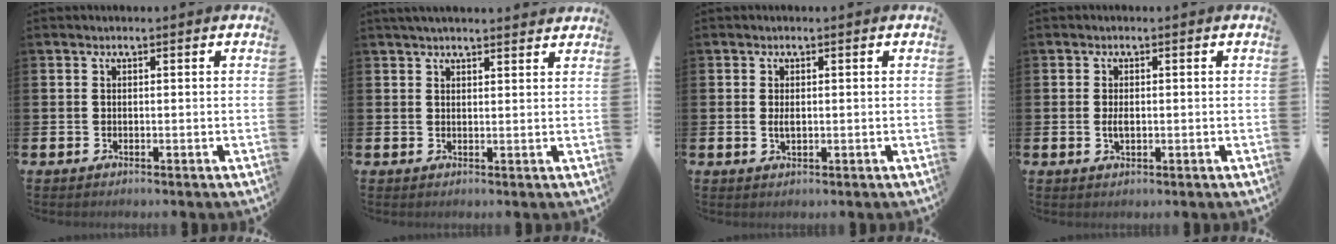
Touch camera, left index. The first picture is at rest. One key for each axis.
{"total": 2.6, "fx": 2.5, "fy": 0.2, "fz": 0.5, "tx": -0.014, "ty": -0.005, "tz": 0.046}
{"total": 1.3, "fx": 0.1, "fy": 0.5, "fz": 1.2, "tx": -0.019, "ty": 0.001, "tz": -0.001}
{"total": 1.7, "fx": -0.1, "fy": 0.8, "fz": 1.5, "tx": -0.026, "ty": 0.001, "tz": -0.003}